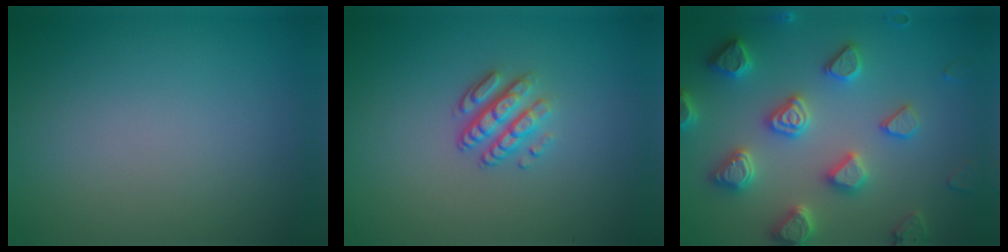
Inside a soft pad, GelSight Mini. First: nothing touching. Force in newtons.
{"total": 3.3, "press": 2.4, "slide": 2.2}
{"total": 5.3, "press": 5.2, "slide": 1.2}